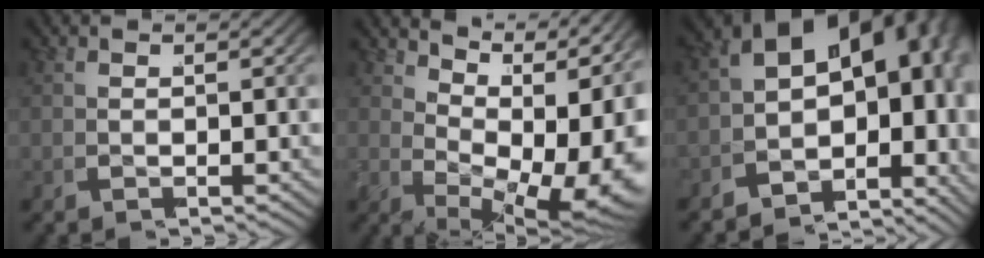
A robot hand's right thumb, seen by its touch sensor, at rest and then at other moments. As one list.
[{"total": 11.4, "force": [1.8, 6.4, 9.2], "torque": [-0.147, -0.016, 0.037]}, {"total": 16.2, "force": [-0.1, 11.4, 11.5], "torque": [-0.168, -0.015, -0.026]}]